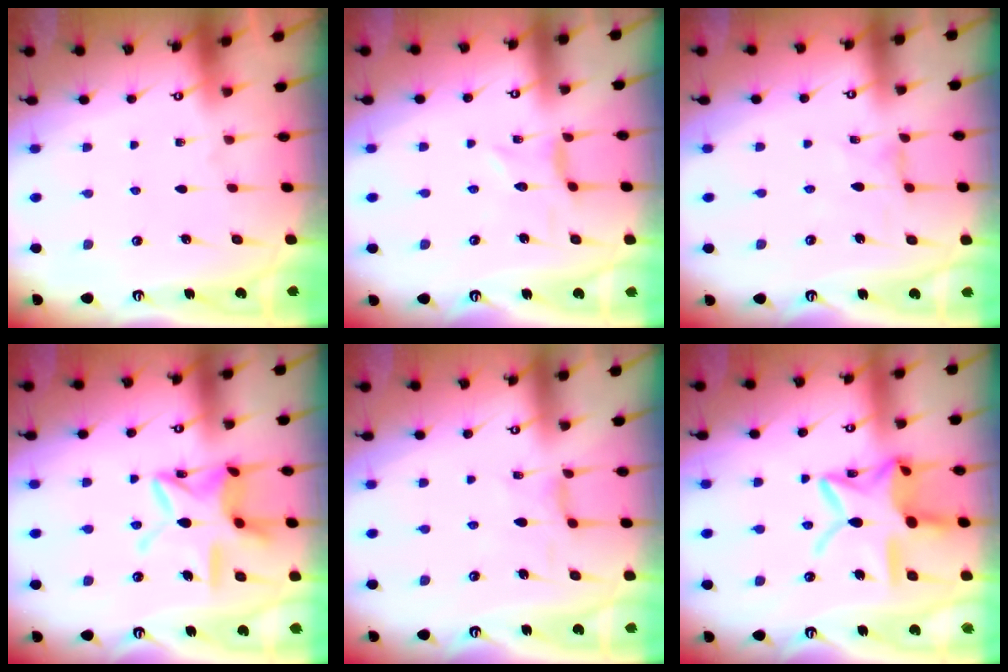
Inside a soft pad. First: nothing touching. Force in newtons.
{"total": 0.9, "press": 0.8, "slide": 0.1}
{"total": 1.6, "press": 1.6, "slide": 0.1}
{"total": 14.8, "press": 14.7, "slide": 1.2}
{"total": 4.2, "press": 4.2, "slide": 0.2}
{"total": 17.6, "press": 17.6, "slide": 1.4}